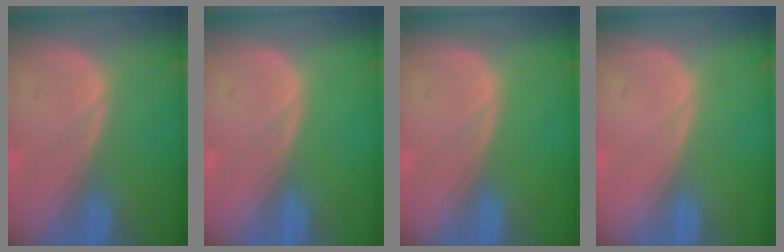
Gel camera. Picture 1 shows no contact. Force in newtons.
{"total": 0.0}
{"total": 0.0}
{"total": 0.0}